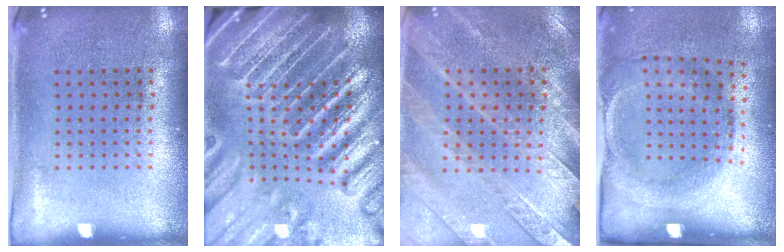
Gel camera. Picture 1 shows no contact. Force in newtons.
{"total": 5.5, "press": 4.8, "slide": 2.7}
{"total": 2.8, "press": 2.6, "slide": 0.9}
{"total": 1.9, "press": 1.2, "slide": 1.5}